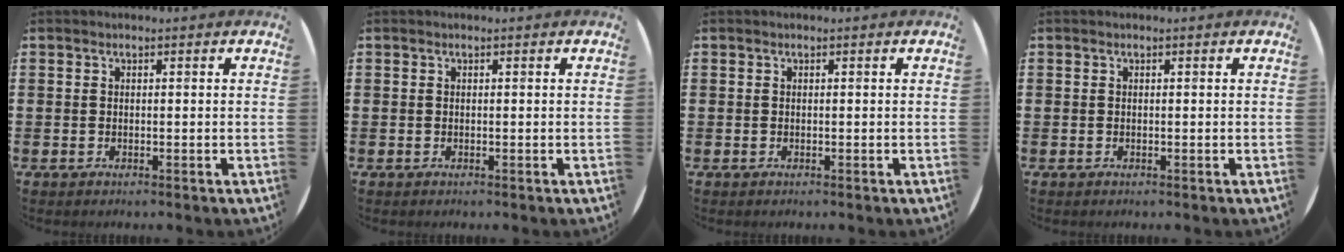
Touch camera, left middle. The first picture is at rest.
{"total": 0.0}
{"total": 0.0}
{"total": 0.0}